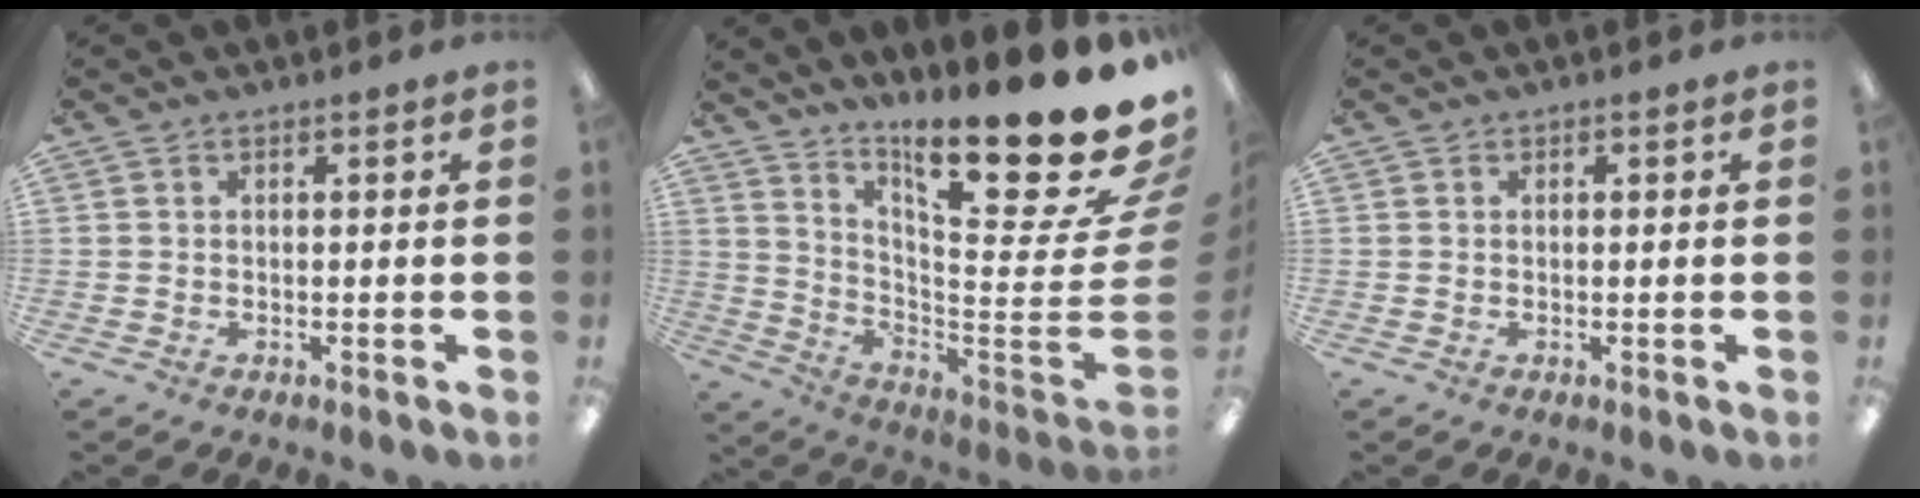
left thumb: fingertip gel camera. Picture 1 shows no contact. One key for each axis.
{"total": 22.7, "fx": 17.4, "fy": 2.9, "fz": 14.2, "tx": -0.204, "ty": -0.142, "tz": 0.273}
{"total": 0.0}